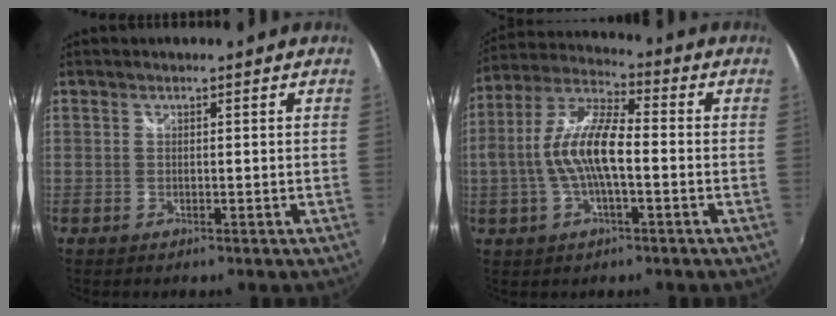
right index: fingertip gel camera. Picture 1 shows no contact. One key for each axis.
{"total": 12.0, "fx": -1.6, "fy": 3.7, "fz": 11.3, "tx": -0.232, "ty": 0.010, "tz": -0.032}